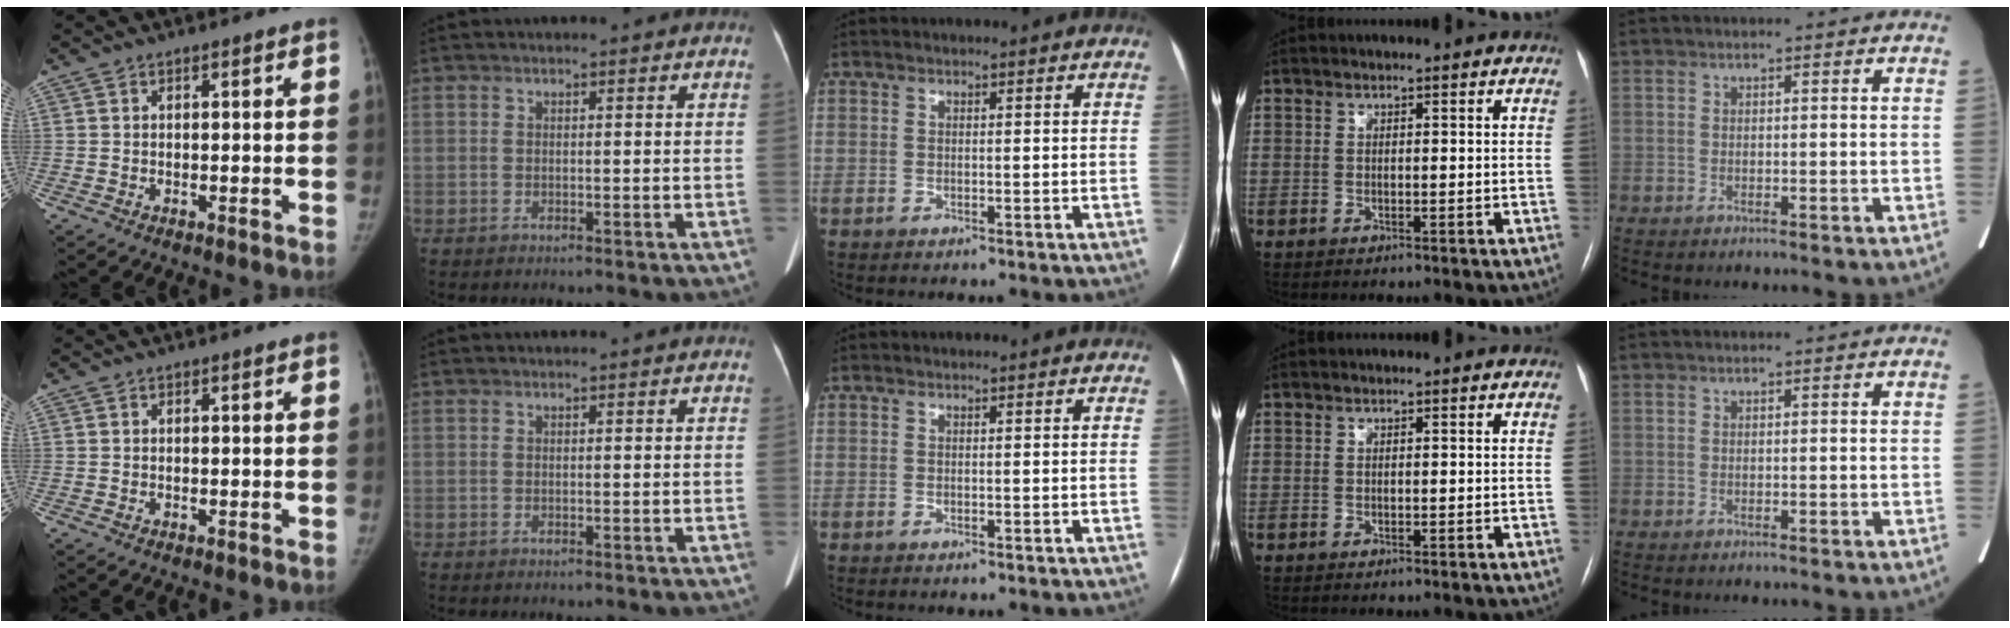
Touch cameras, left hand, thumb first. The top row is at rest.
{}